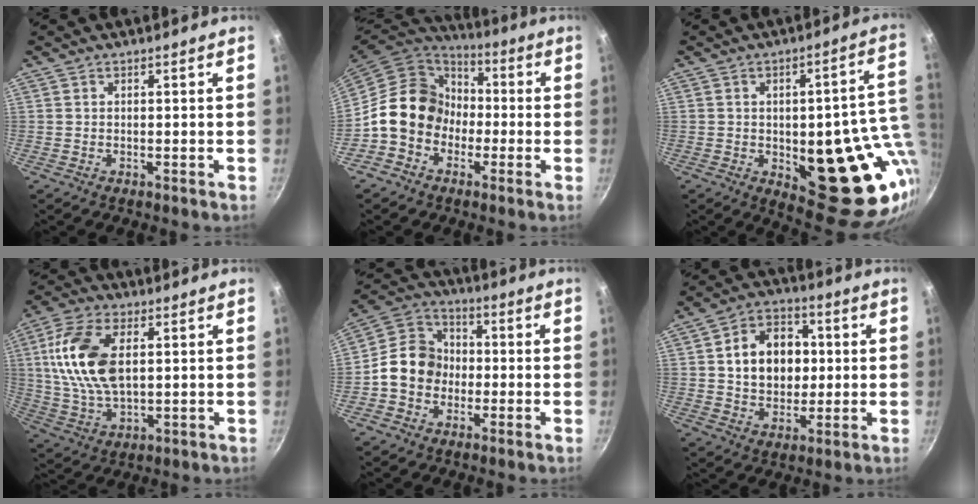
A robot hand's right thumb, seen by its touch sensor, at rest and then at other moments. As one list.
[{"total": 14.8, "force": [-2.5, 12.5, 7.4], "torque": [-0.081, 0.048, -0.056]}, {"total": 21.3, "force": [-1.6, 9.4, 19.0], "torque": [-0.178, -0.014, -0.009]}, {"total": 15.4, "force": [3.1, 8.4, 12.6], "torque": [-0.242, -0.002, 0.059]}, {"total": 11.2, "force": [-1.8, 9.6, 5.6], "torque": [-0.062, 0.036, -0.052]}, {"total": 13.7, "force": [1.7, 10.5, 8.7], "torque": [-0.100, 0.013, 0.025]}]